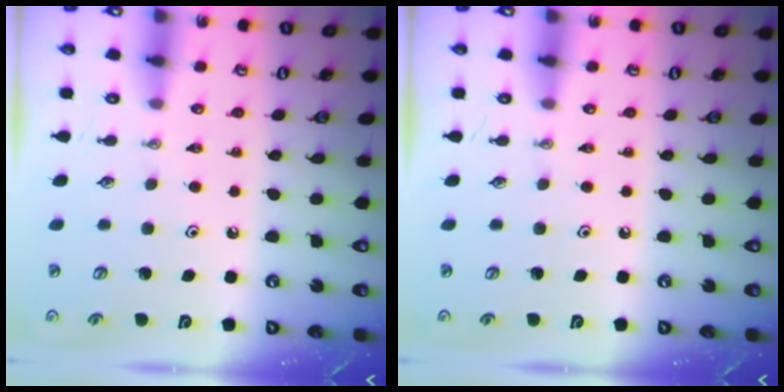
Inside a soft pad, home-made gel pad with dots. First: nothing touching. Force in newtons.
{"total": 0.0}